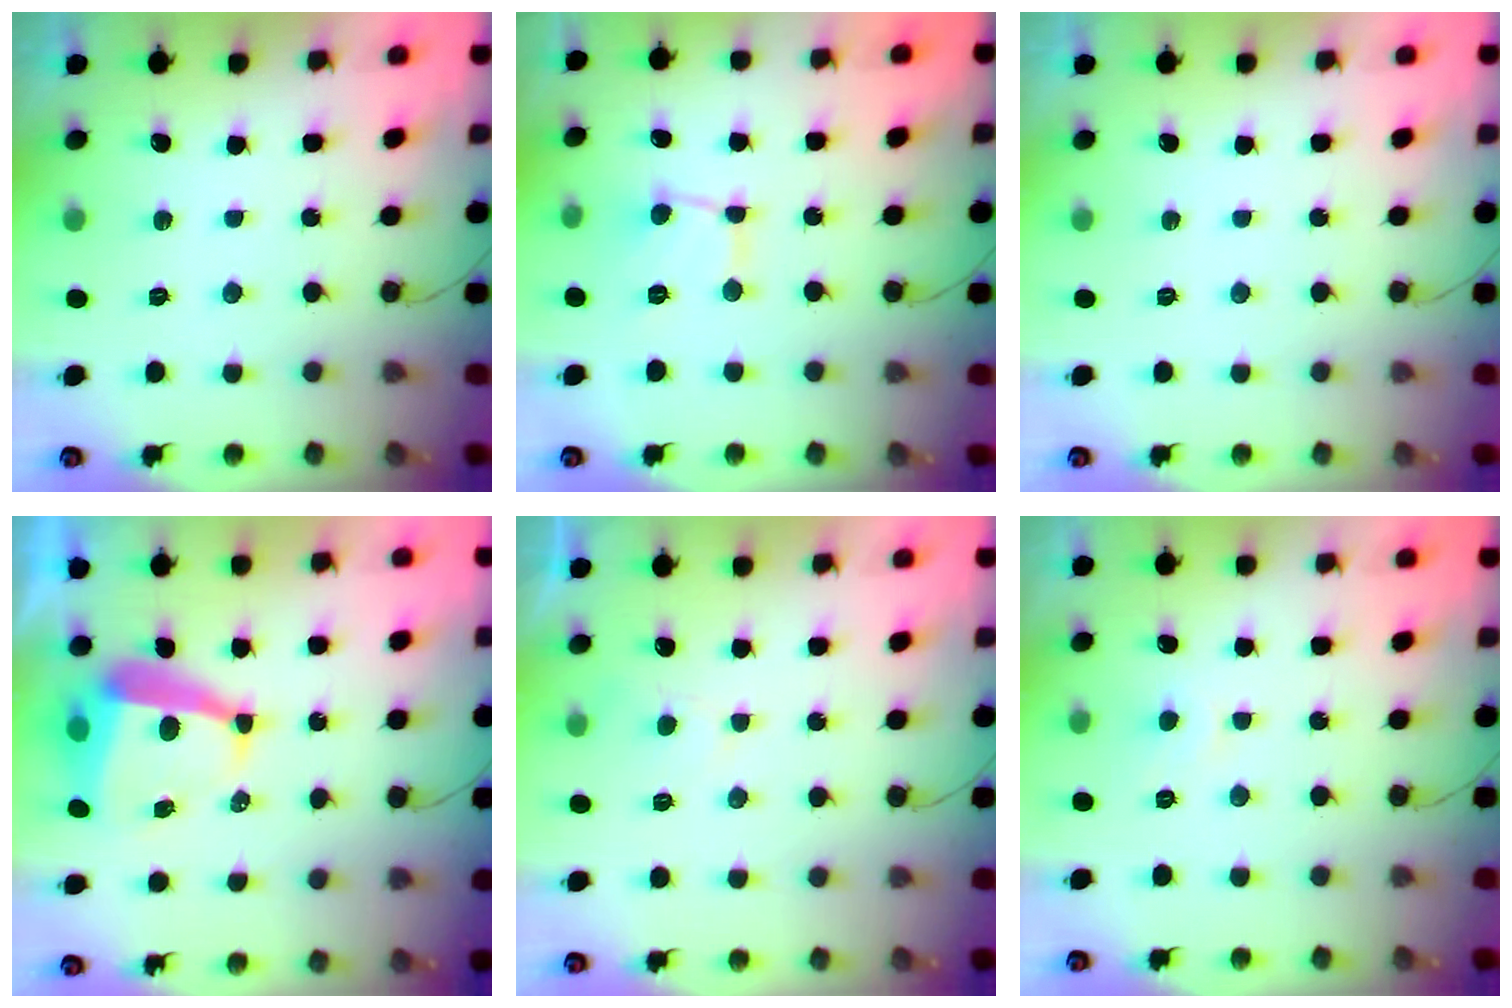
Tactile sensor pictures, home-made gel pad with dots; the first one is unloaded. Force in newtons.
{"total": 2.7, "press": 2.7, "slide": 0.2}
{"total": 0.0}
{"total": 8.4, "press": 8.3, "slide": 1.0}
{"total": 3.7, "press": 3.7, "slide": 0.4}
{"total": 4.5, "press": 4.4, "slide": 0.4}